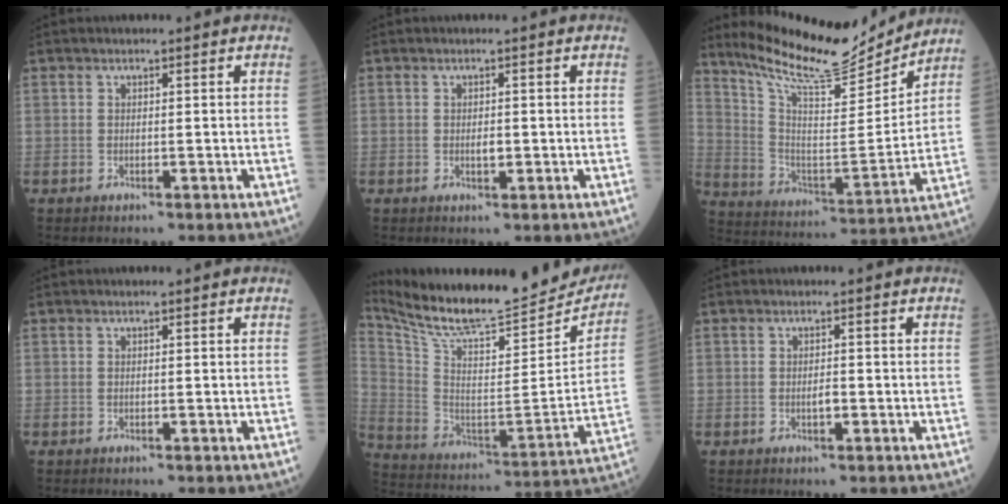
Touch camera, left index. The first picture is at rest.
{"total": 1.2, "force": [0.0, 0.5, 1.1], "torque": [-0.022, -0.001, 0.001]}
{"total": 17.0, "force": [16.0, 1.8, 5.4], "torque": [-0.112, -0.024, 0.264]}
{"total": 0.0}
{"total": 27.3, "force": [25.1, 4.5, 9.9], "torque": [-0.185, -0.069, 0.369]}
{"total": 1.1, "force": [-0.3, 0.4, 1.0], "torque": [-0.020, 0.001, -0.004]}